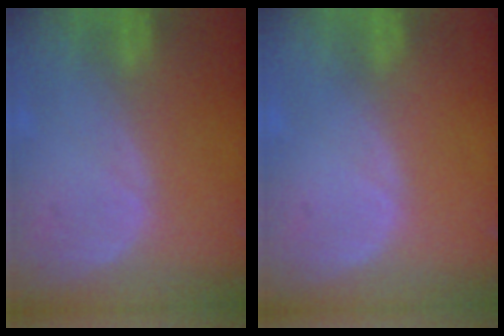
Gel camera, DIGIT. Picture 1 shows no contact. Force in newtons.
{"total": 0.0}